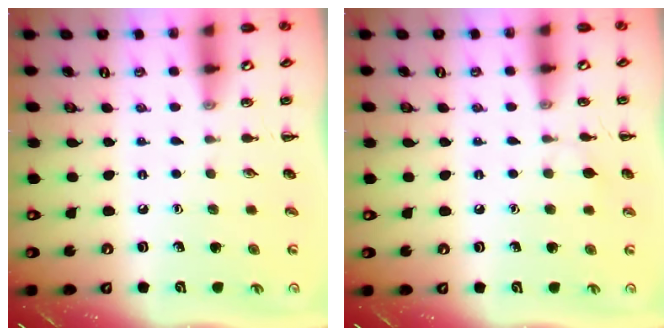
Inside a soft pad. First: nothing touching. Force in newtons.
{"total": 5.2, "press": 4.9, "slide": 1.5}